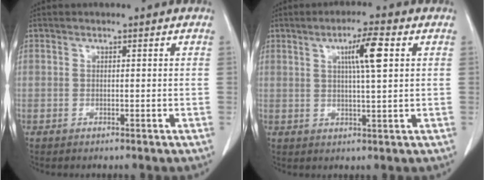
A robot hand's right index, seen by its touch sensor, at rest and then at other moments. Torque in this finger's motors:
{"motor_torque": [0.34, 0.05, 0.16, 0.07]}